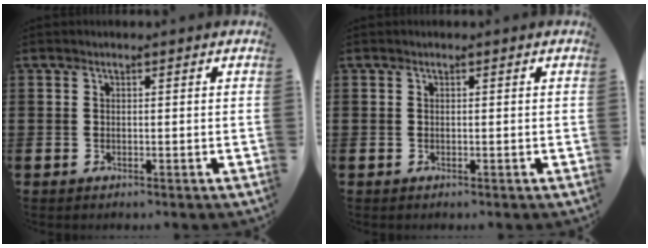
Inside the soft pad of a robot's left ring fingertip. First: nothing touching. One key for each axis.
{"total": 0.0}